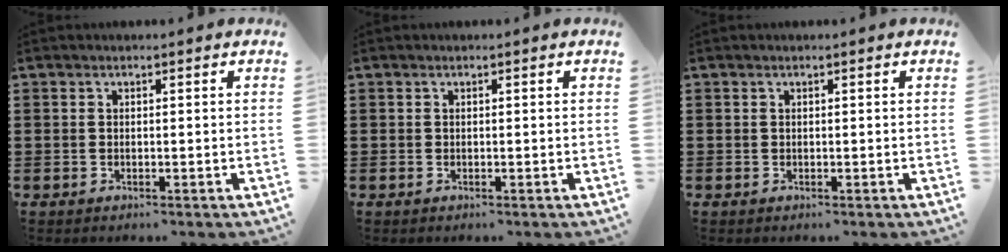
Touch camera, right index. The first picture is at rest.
{"total": 0.0}
{"total": 0.0}